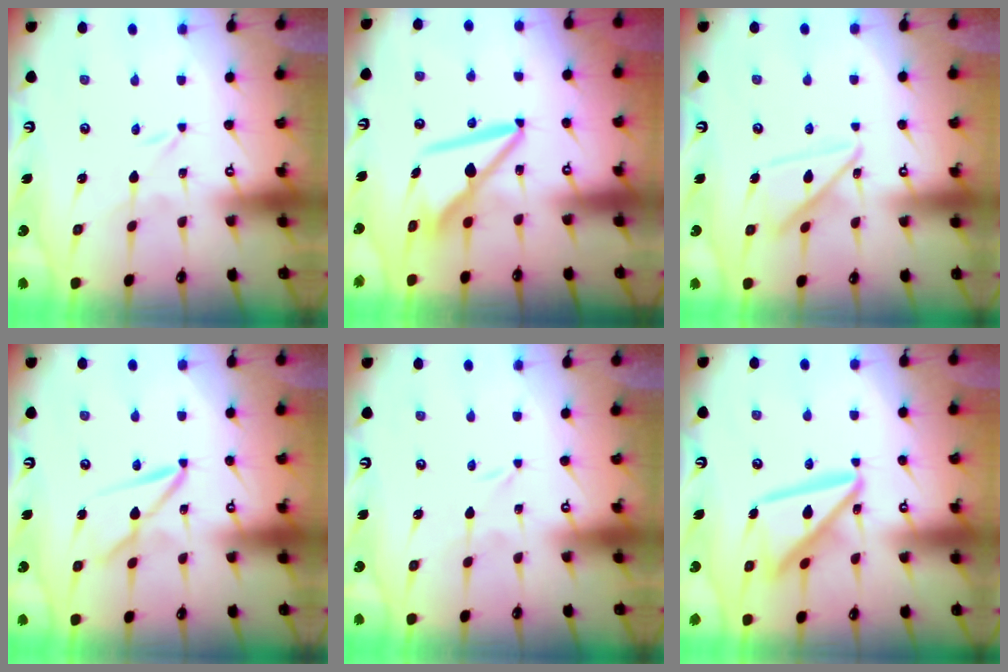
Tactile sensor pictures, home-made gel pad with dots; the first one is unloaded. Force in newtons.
{"total": 9.7, "press": 9.7, "slide": 1.0}
{"total": 14.0, "press": 13.9, "slide": 1.4}
{"total": 6.9, "press": 6.9, "slide": 0.5}
{"total": 0.0}
{"total": 15.0, "press": 14.9, "slide": 1.6}